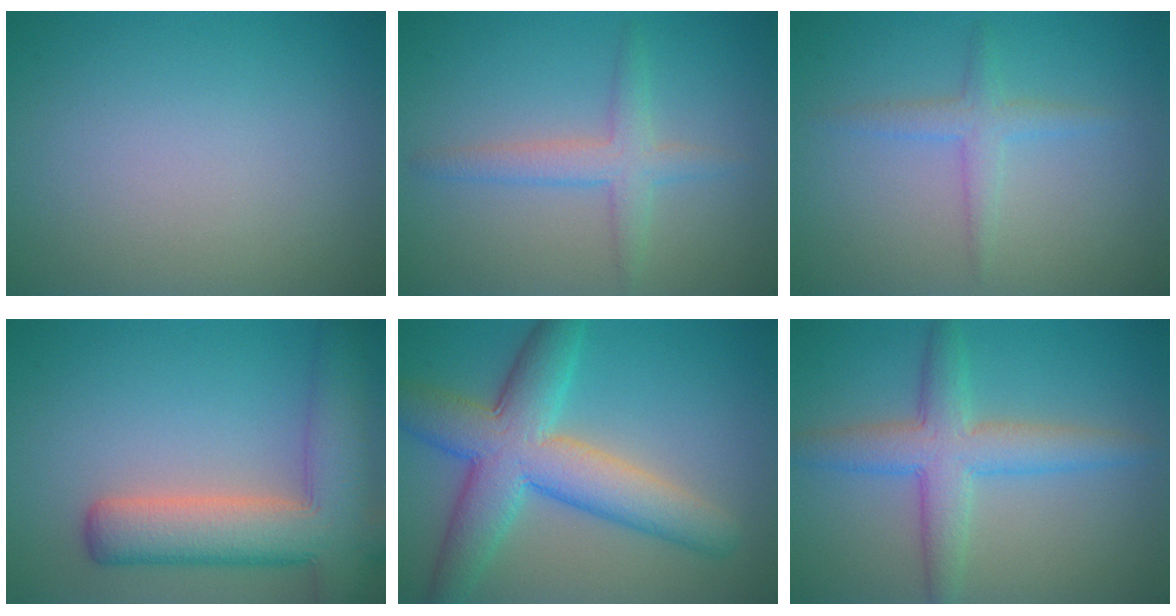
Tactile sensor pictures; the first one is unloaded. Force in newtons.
{"total": 2.7, "press": 2.7, "slide": 0.2}
{"total": 2.0, "press": 2.0, "slide": 0.1}
{"total": 8.8, "press": 8.8, "slide": 0.6}
{"total": 8.6, "press": 8.6, "slide": 0.3}
{"total": 4.9, "press": 4.9, "slide": 0.2}